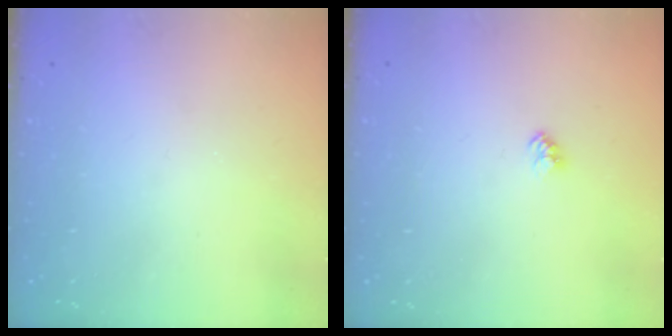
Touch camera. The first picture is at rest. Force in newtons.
{"total": 2.3, "press": 2.3, "slide": 0.3}